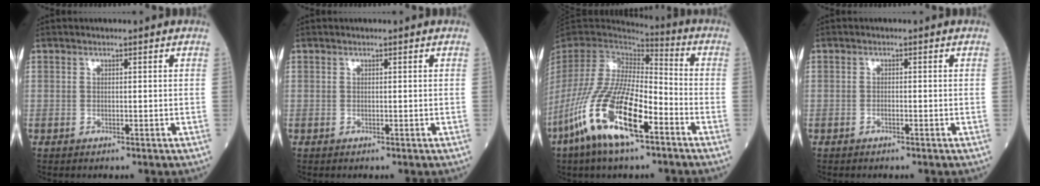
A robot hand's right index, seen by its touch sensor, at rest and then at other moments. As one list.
[{"total": 0.0}, {"total": 18.0, "force": [-8.8, 4.5, 15.0], "torque": [-0.323, -0.027, -0.166]}, {"total": 0.6, "force": [-0.4, 0.1, 0.5], "torque": [-0.007, 0.002, -0.007]}]